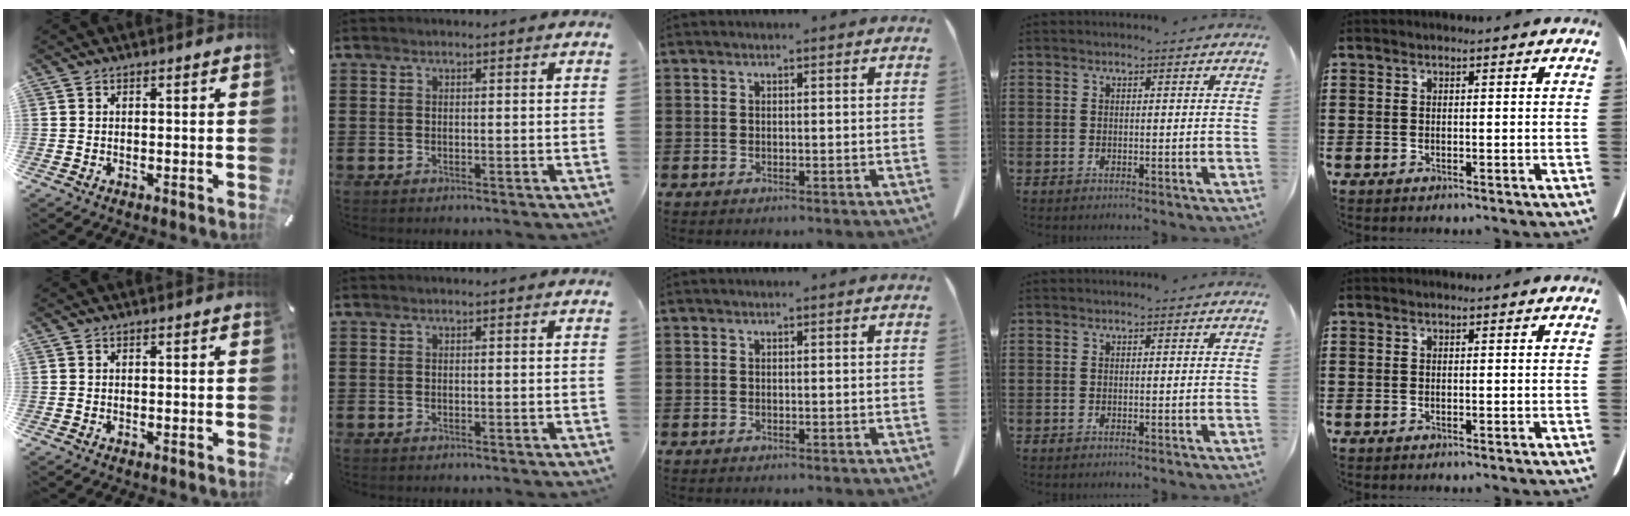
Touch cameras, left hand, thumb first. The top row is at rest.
{}